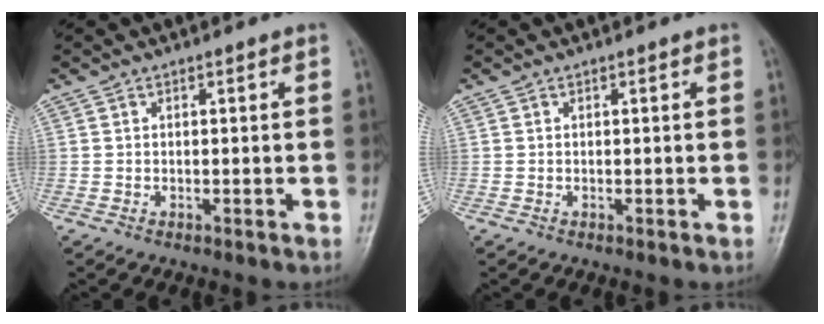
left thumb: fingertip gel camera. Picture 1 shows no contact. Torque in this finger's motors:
{"motor_torque": [0.00, 0.00, -0.09, -0.09, 0.00]}